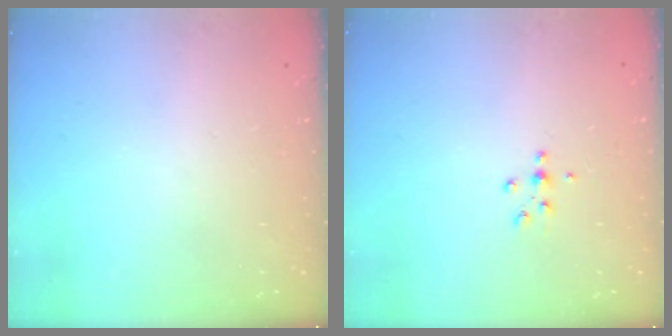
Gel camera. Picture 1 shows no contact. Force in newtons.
{"total": 3.8, "press": 3.8, "slide": 0.2}